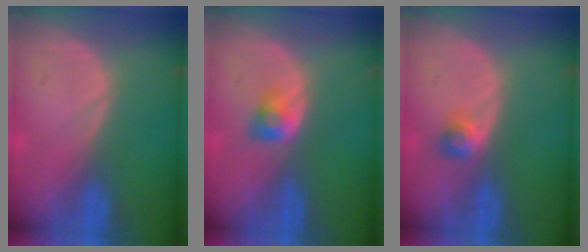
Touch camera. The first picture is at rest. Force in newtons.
{"total": 2.7, "press": 2.4, "slide": 1.2}
{"total": 2.6, "press": 2.3, "slide": 1.2}